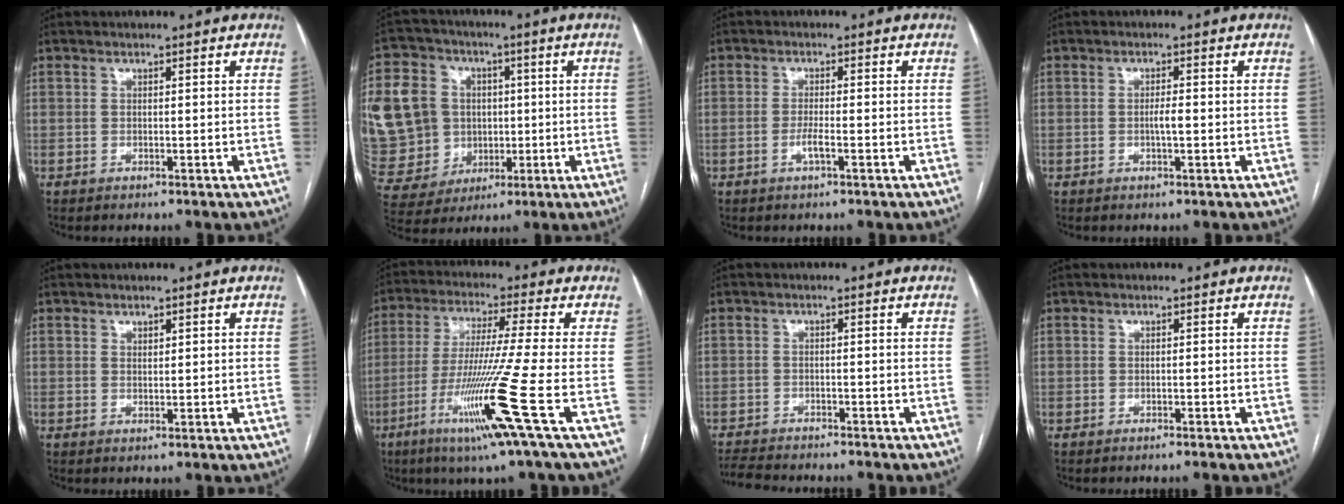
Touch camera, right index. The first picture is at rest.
{"total": 19.0, "force": [1.7, 17.1, 8.2], "torque": [-0.227, 0.055, 0.059]}
{"total": 2.3, "force": [-1.1, 0.2, 2.0], "torque": [-0.041, -0.001, -0.021]}
{"total": 1.9, "force": [-0.4, 0.3, 1.8], "torque": [-0.035, 0.002, -0.007]}
{"total": 0.8, "force": [0.6, 0.5, 0.4], "torque": [-0.003, -0.005, 0.009]}
{"total": 14.8, "force": [-5.9, -2.8, 13.3], "torque": [-0.263, -0.037, -0.114]}
{"total": 8.6, "force": [-7.9, 1.5, 2.9], "torque": [-0.046, -0.009, -0.122]}
{"total": 0.9, "force": [-0.9, -0.1, 0.2], "torque": [-0.004, -0.001, -0.012]}